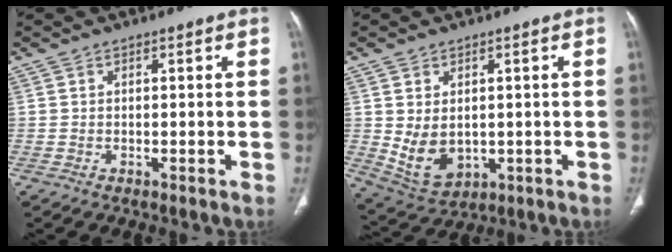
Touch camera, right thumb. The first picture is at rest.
{"total": 8.0, "force": [0.0, 5.6, 5.7], "torque": [-0.091, -0.011, 0.026]}